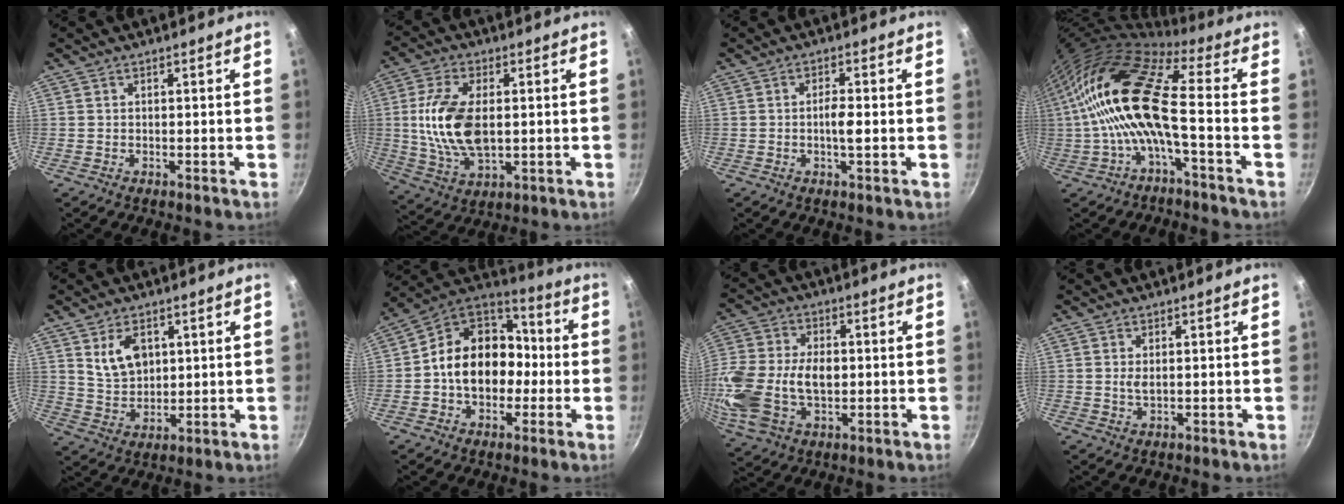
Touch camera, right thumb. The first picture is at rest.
{"total": 14.1, "force": [0.8, 7.6, 11.8], "torque": [-0.228, 0.000, 0.017]}
{"total": 3.3, "force": [-0.5, 0.8, 3.2], "torque": [-0.060, 0.004, -0.011]}
{"total": 19.0, "force": [-1.0, 6.2, 18.0], "torque": [-0.360, 0.030, -0.037]}
{"total": 7.9, "force": [3.0, 5.2, 5.1], "torque": [-0.070, -0.019, 0.065]}
{"total": 16.5, "force": [-1.6, 12.9, 10.2], "torque": [-0.122, 0.050, -0.043]}
{"total": 18.5, "force": [-1.3, 12.1, 13.9], "torque": [-0.287, 0.019, -0.023]}
{"total": 1.8, "force": [0.3, 0.9, 1.6], "torque": [-0.029, -0.002, 0.006]}